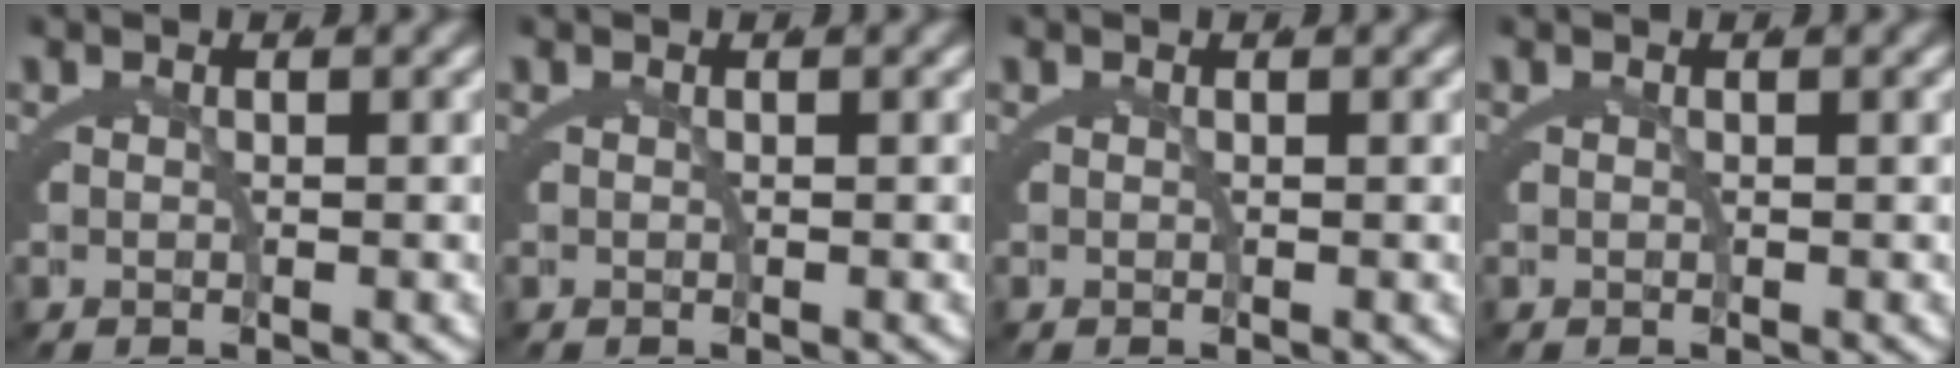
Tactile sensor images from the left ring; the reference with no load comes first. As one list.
[{"total": 0.0}, {"total": 0.0}, {"total": 0.0}]